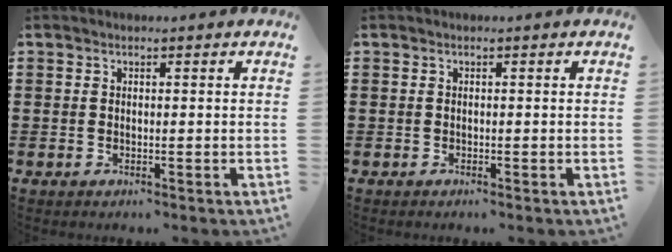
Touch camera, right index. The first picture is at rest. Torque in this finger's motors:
{"motor_torque": [-0.18, -0.25, -0.09, -0.05]}